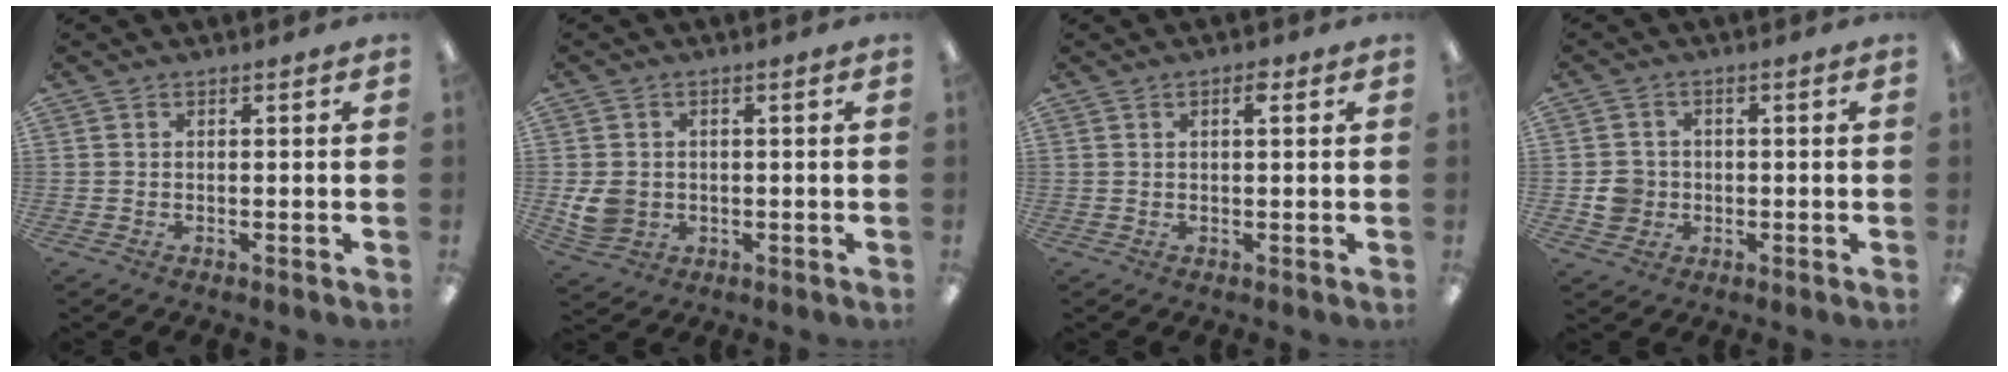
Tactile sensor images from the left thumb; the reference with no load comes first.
{"total": 5.8, "force": [-0.1, 5.2, 2.6], "torque": [-0.048, 0.003, 0.002]}
{"total": 2.5, "force": [1.3, 0.8, 1.9], "torque": [-0.027, -0.001, 0.018]}
{"total": 4.8, "force": [-0.7, 4.6, 1.2], "torque": [-0.016, 0.008, -0.010]}